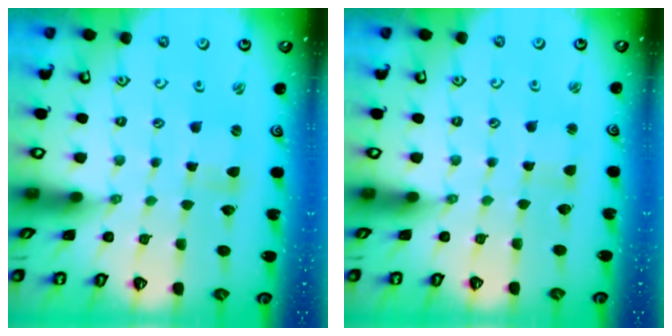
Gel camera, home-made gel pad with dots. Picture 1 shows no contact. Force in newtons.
{"total": 1.7, "press": 1.7, "slide": 0.2}